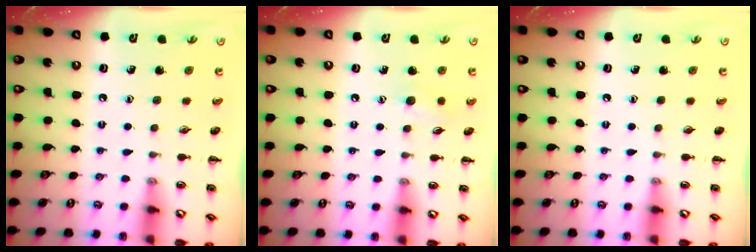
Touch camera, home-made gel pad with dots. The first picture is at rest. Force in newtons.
{"total": 6.7, "press": 6.5, "slide": 1.7}
{"total": 0.0}